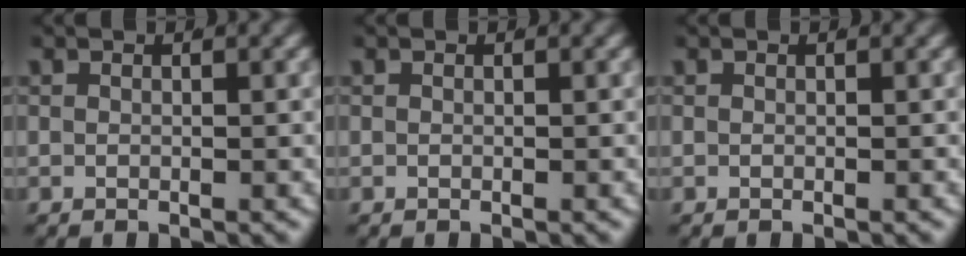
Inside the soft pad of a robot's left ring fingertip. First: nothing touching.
{"total": 0.0}
{"total": 0.0}